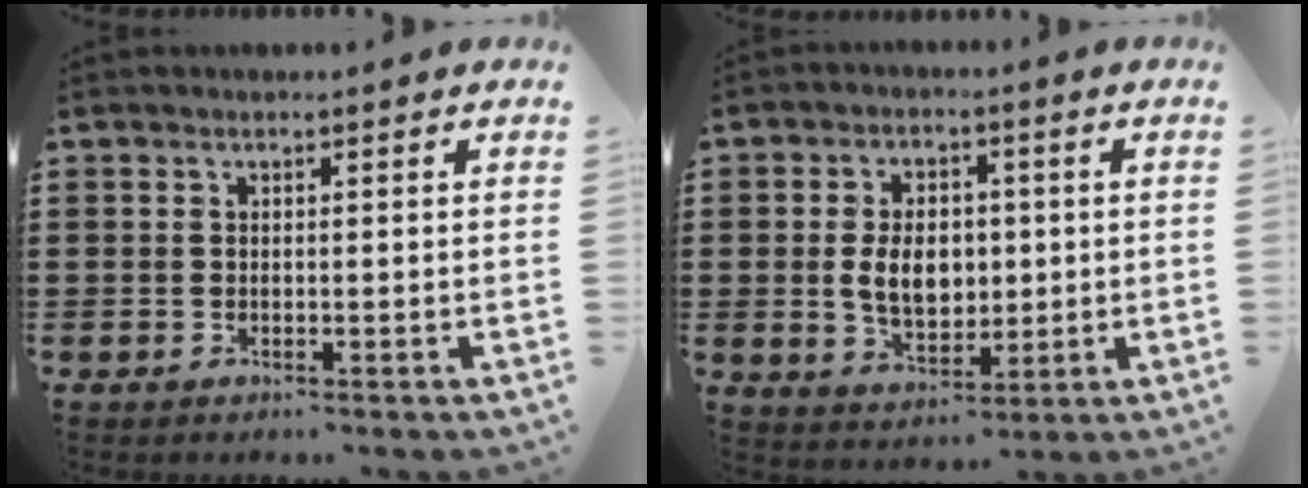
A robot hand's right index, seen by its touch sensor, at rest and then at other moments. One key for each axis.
{"total": 6.8, "fx": 0.1, "fy": 4.7, "fz": 4.9, "tx": -0.092, "ty": 0.007, "tz": -0.003}